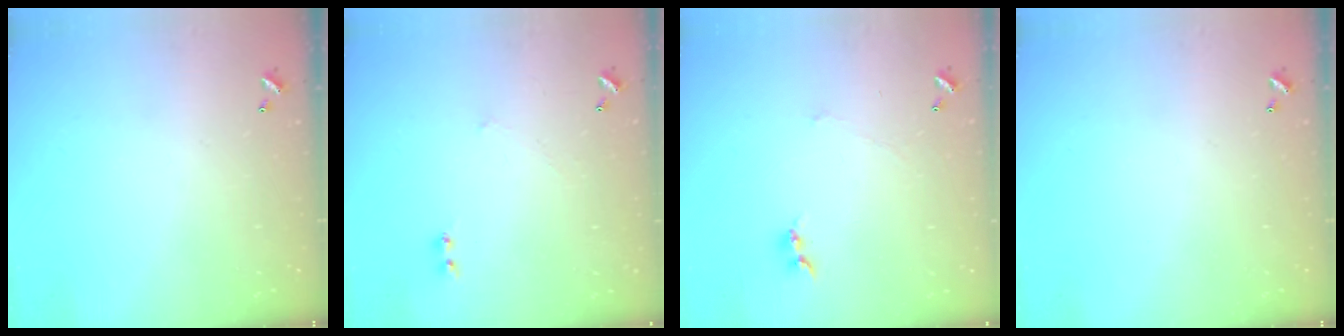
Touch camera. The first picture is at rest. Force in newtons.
{"total": 2.9, "press": 2.9, "slide": 0.4}
{"total": 1.4, "press": 1.3, "slide": 0.4}
{"total": 0.0}